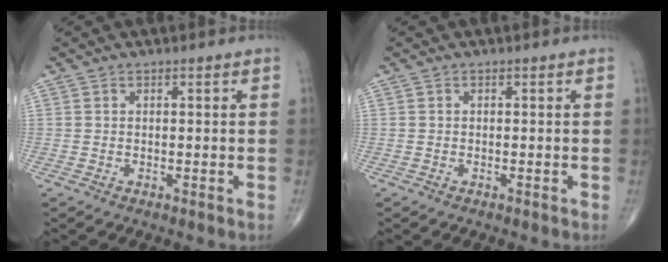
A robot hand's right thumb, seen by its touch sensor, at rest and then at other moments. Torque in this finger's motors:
{"motor_torque": [-0.17, 0.00, -0.09, -0.03, -0.01]}